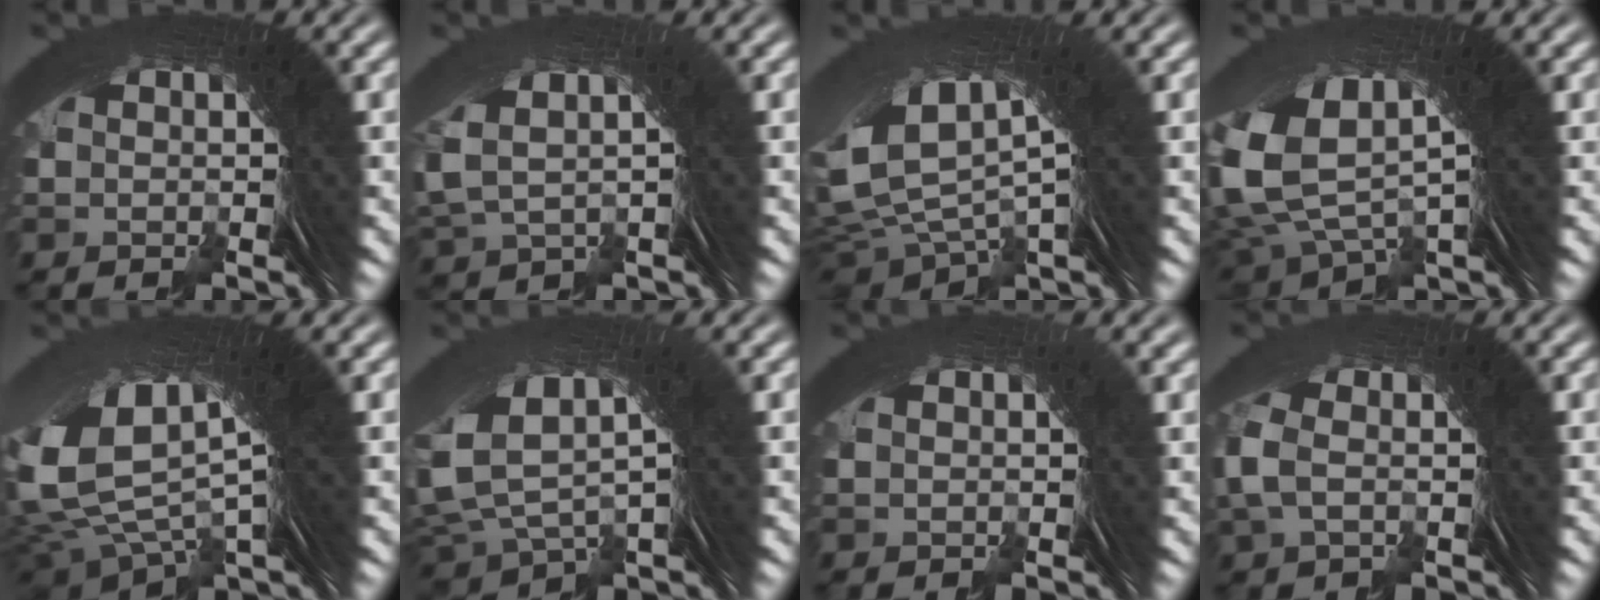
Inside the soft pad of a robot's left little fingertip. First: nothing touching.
{"total": 5.3, "force": [1.4, 3.7, 3.6], "torque": [-0.078, 0.003, 0.021]}
{"total": 9.9, "force": [1.9, 6.4, 7.4], "torque": [-0.156, -0.018, 0.039]}
{"total": 10.2, "force": [1.9, 6.9, 7.2], "torque": [-0.154, -0.017, 0.035]}
{"total": 12.2, "force": [3.5, 7.3, 9.1], "torque": [-0.191, -0.008, 0.062]}
{"total": 8.4, "force": [2.1, 5.6, 5.9], "torque": [-0.125, -0.007, 0.038]}
{"total": 0.8, "force": [0.4, -0.3, 0.7], "torque": [-0.001, 0.009, 0.003]}
{"total": 1.6, "force": [-0.4, 0.7, 1.4], "torque": [-0.046, -0.010, -0.003]}